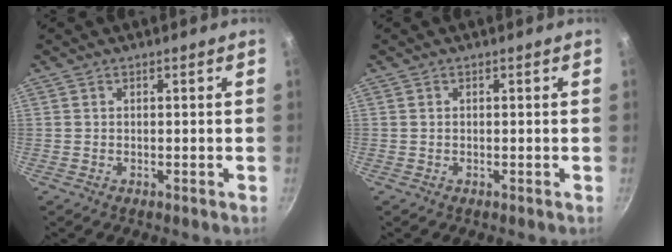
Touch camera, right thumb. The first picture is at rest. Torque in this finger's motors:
{"motor_torque": [0.00, 0.00, 0.00, 0.01, 0.00]}